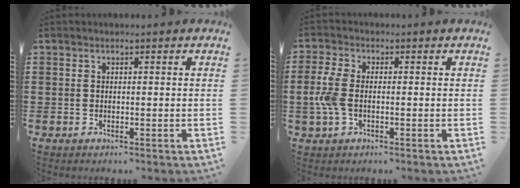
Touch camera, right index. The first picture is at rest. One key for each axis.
{"total": 5.0, "fx": -0.7, "fy": 2.7, "fz": 4.2, "tx": -0.112, "ty": -0.006, "tz": -0.020}